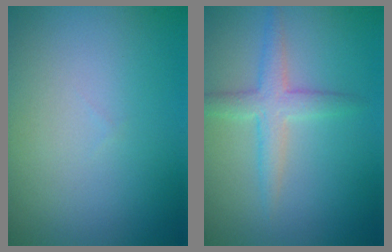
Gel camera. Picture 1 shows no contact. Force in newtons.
{"total": 2.9, "press": 2.9, "slide": 0.1}